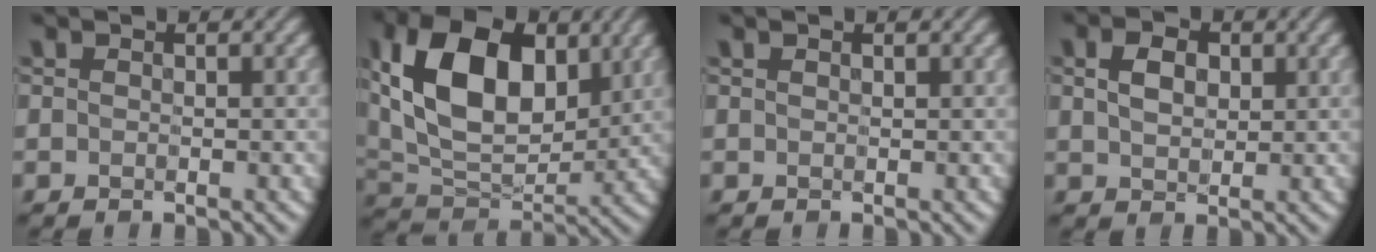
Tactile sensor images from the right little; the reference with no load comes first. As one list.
[{"total": 13.4, "force": [3.6, 8.5, 9.7], "torque": [-0.184, 0.013, 0.063]}, {"total": 0.6, "force": [0.4, 0.2, 0.4], "torque": [-0.003, 0.004, 0.002]}, {"total": 2.8, "force": [0.4, 1.9, 2.0], "torque": [-0.042, 0.002, 0.007]}]